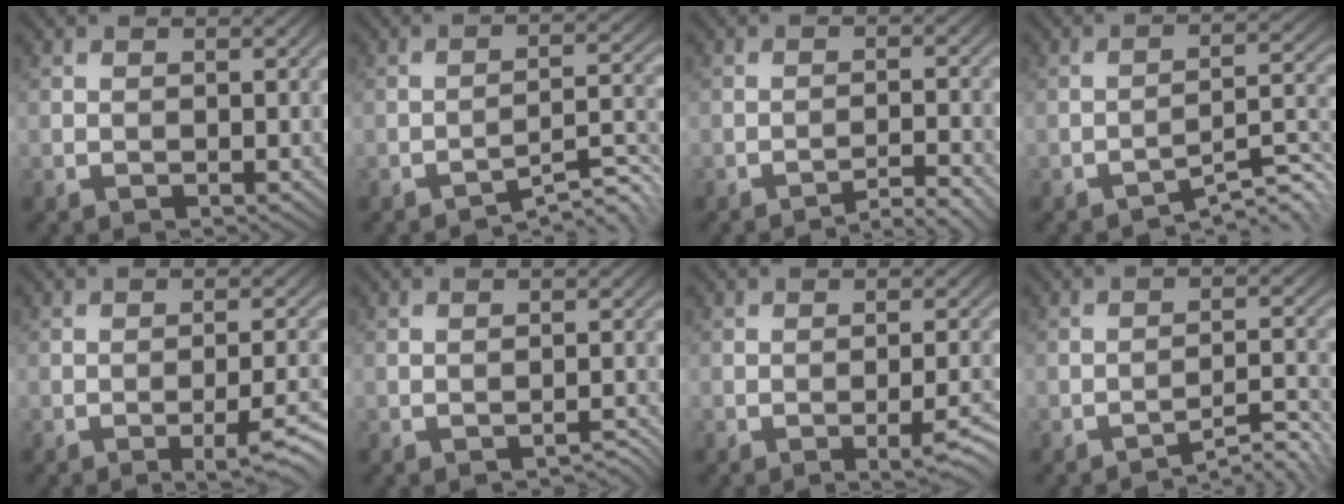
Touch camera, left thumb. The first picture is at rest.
{"total": 3.7, "force": [-3.4, -0.2, 1.5], "torque": [-0.014, 0.013, -0.052]}
{"total": 2.8, "force": [-2.6, -0.7, 1.0], "torque": [-0.013, 0.011, -0.041]}
{"total": 4.0, "force": [-3.6, 0.0, 1.7], "torque": [-0.014, 0.009, -0.054]}
{"total": 4.6, "force": [-2.4, 0.6, 3.8], "torque": [-0.055, 0.003, -0.029]}
{"total": 1.6, "force": [-1.6, -0.1, 0.0], "torque": [0.007, 0.005, -0.021]}
{"total": 3.7, "force": [-1.8, 0.7, 3.1], "torque": [-0.043, 0.002, -0.023]}
{"total": 3.9, "force": [-3.7, -0.4, 1.3], "torque": [-0.014, 0.013, -0.052]}